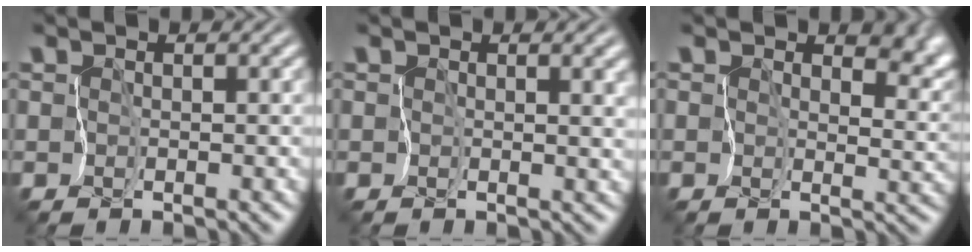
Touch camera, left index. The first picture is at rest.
{"total": 2.2, "force": [0.6, 1.1, 1.8], "torque": [-0.016, -0.008, 0.012]}
{"total": 5.2, "force": [2.4, 3.2, 3.4], "torque": [-0.053, -0.014, 0.039]}